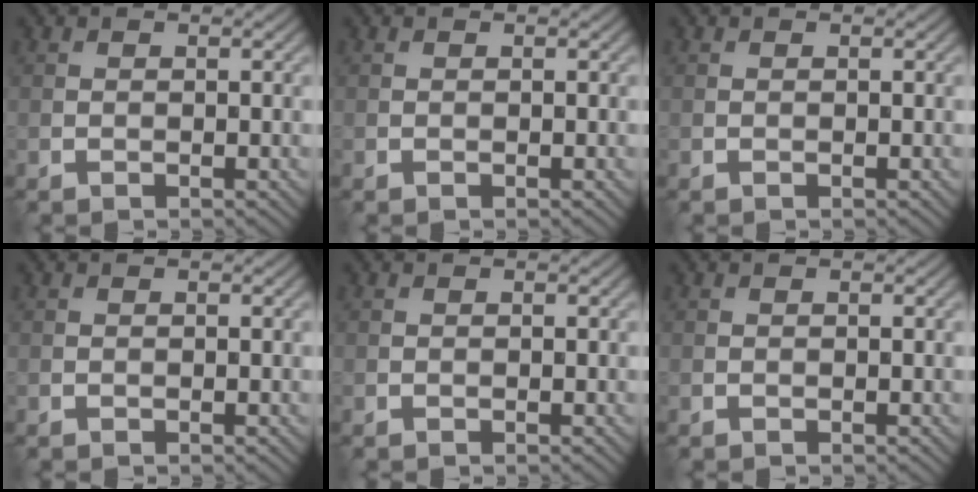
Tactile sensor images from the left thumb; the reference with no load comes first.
{"total": 0.0}
{"total": 0.0}
{"total": 0.0}
{"total": 0.0}
{"total": 0.0}